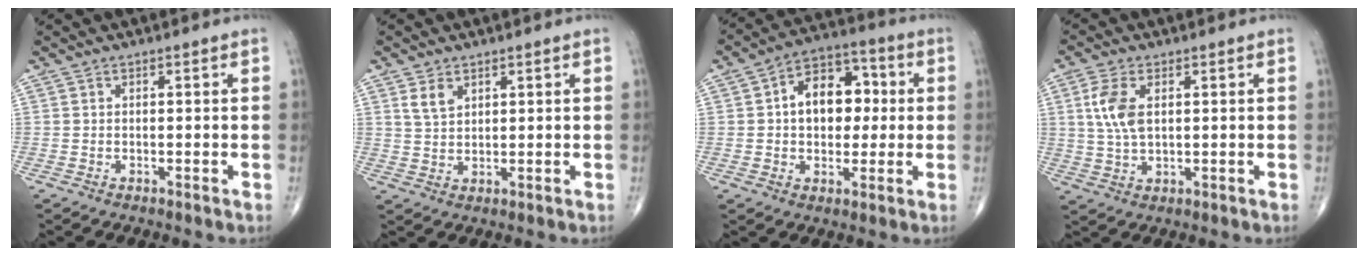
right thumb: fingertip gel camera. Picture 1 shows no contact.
{"total": 3.6, "force": [1.9, 2.1, 2.1], "torque": [-0.034, -0.008, 0.044]}
{"total": 12.6, "force": [1.2, 8.7, 9.0], "torque": [-0.091, 0.026, 0.011]}
{"total": 6.9, "force": [1.7, 3.6, 5.6], "torque": [-0.126, -0.001, 0.034]}